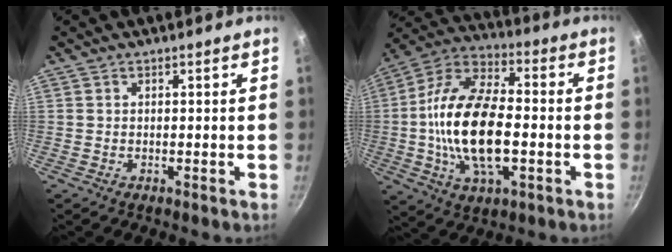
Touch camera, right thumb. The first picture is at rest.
{"total": 20.9, "force": [-2.6, 10.5, 17.8], "torque": [-0.328, 0.029, -0.057]}